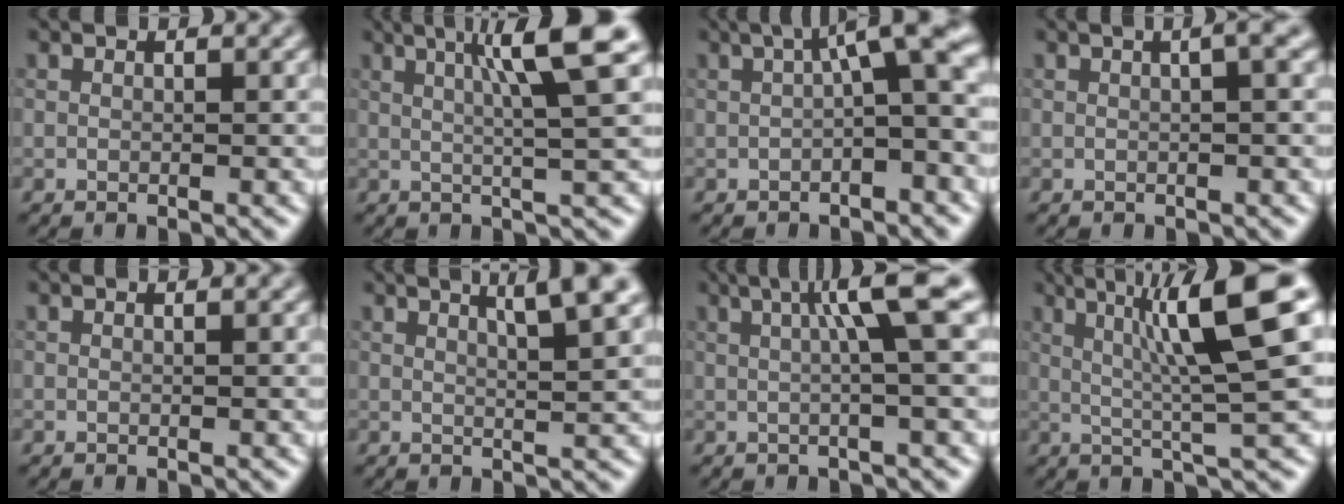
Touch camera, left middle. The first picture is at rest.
{"total": 7.7, "force": [2.6, 1.1, 7.2], "torque": [-0.091, 0.017, 0.038]}
{"total": 6.2, "force": [0.8, 1.3, 6.0], "torque": [-0.072, 0.025, 0.000]}
{"total": 2.4, "force": [0.5, 0.7, 2.2], "torque": [-0.024, 0.010, 0.000]}
{"total": 0.0}
{"total": 4.4, "force": [2.5, 0.7, 3.5], "torque": [-0.039, 0.009, 0.036]}
{"total": 5.3, "force": [1.2, 0.5, 5.2], "torque": [-0.078, 0.014, 0.018]}
{"total": 9.6, "force": [2.6, 1.1, 9.2], "torque": [-0.132, 0.013, 0.040]}